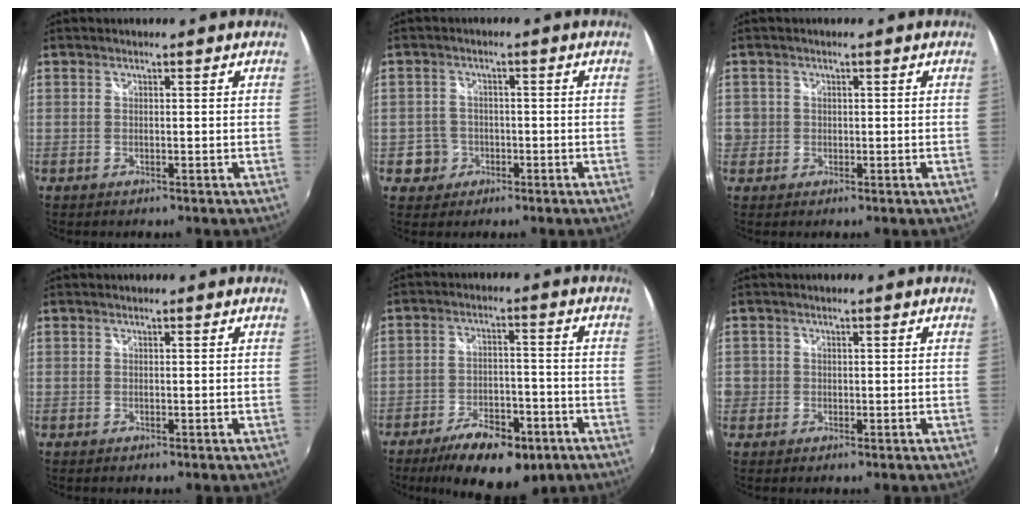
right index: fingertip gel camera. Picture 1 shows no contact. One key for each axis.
{"total": 4.5, "fx": -1.5, "fy": 4.2, "fz": 0.1, "tx": -0.009, "ty": 0.021, "tz": -0.022}
{"total": 3.0, "fx": -0.2, "fy": 3.0, "fz": 0.4, "tx": -0.011, "ty": 0.001, "tz": -0.003}
{"total": 0.0}
{"total": 15.1, "fx": -9.7, "fy": 6.6, "fz": 9.4, "tx": -0.177, "ty": -0.007, "tz": -0.140}
{"total": 2.8, "fx": -0.4, "fy": 2.8, "fz": 0.5, "tx": -0.012, "ty": -0.001, "tz": -0.008}